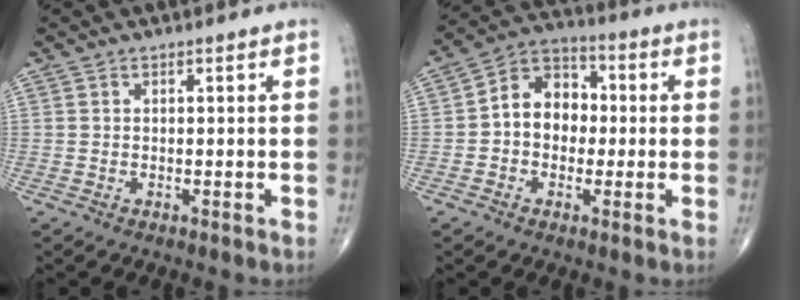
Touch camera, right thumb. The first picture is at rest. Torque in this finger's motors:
{"motor_torque": [0.10, 0.29, 0.31, 0.10, 0.07]}